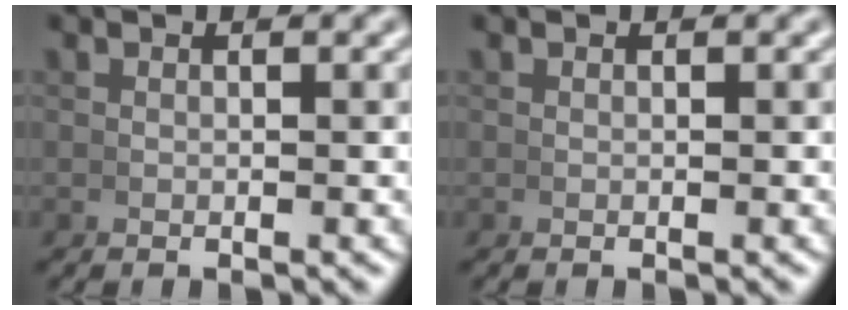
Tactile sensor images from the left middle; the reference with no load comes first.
{"total": 0.0}